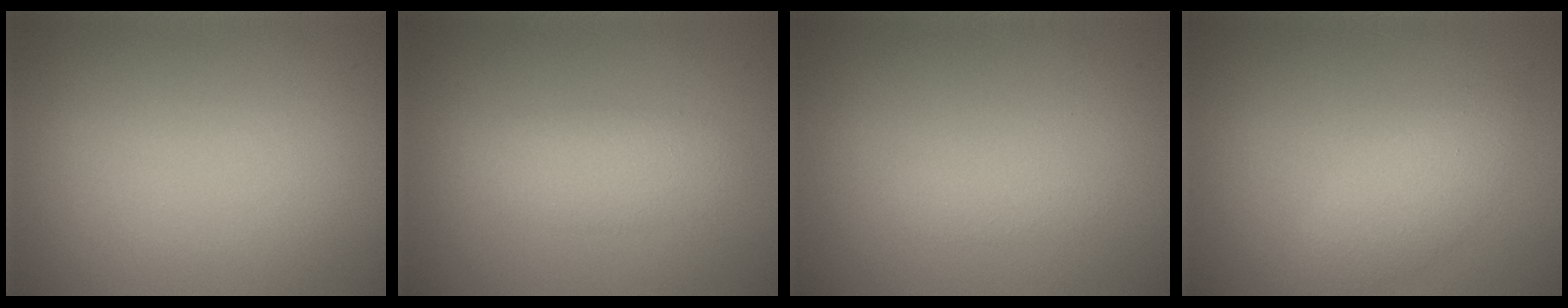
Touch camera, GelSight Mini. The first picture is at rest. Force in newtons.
{"total": 2.7, "press": 2.7, "slide": 0.1}
{"total": 1.0, "press": 1.0, "slide": 0.0}
{"total": 2.6, "press": 2.6, "slide": 0.2}